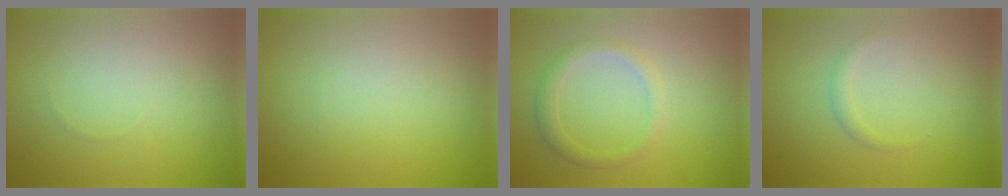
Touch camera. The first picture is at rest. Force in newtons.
{"total": 0.0}
{"total": 2.1, "press": 2.1, "slide": 0.2}
{"total": 0.5, "press": 0.5, "slide": 0.1}